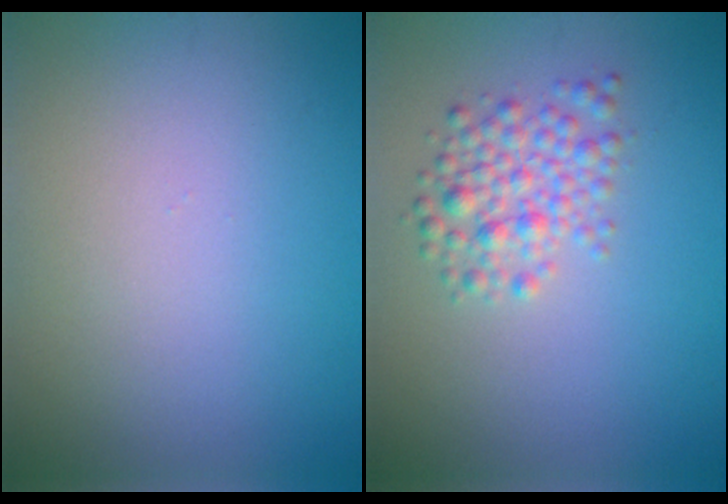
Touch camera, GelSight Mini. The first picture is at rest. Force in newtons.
{"total": 3.1, "press": 3.1, "slide": 0.1}